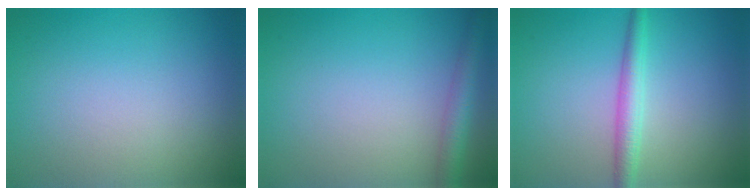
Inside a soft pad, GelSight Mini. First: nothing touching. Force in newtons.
{"total": 2.7, "press": 2.7, "slide": 0.2}
{"total": 2.7, "press": 2.7, "slide": 0.1}